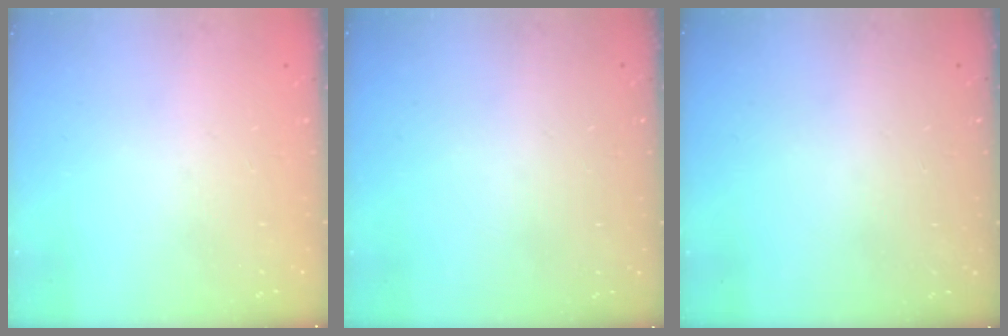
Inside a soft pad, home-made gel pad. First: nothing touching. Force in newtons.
{"total": 0.0}
{"total": 0.0}